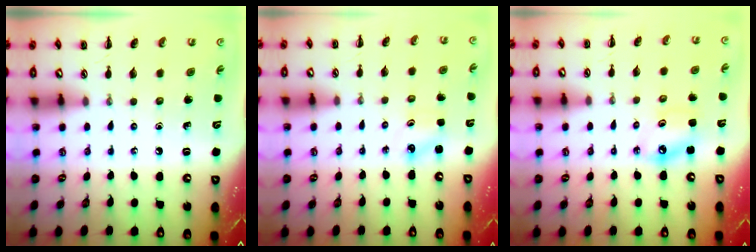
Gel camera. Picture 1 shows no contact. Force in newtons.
{"total": 2.0, "press": 2.0, "slide": 0.5}
{"total": 5.9, "press": 5.7, "slide": 1.5}